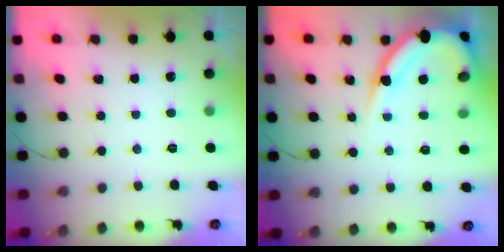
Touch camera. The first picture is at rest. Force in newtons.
{"total": 10.7, "press": 10.7, "slide": 0.5}